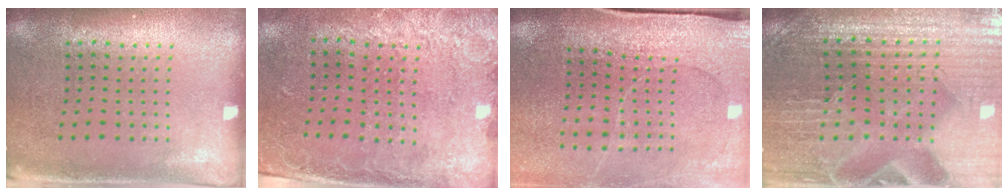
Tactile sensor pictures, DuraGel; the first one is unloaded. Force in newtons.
{"total": 2.6, "press": 1.9, "slide": 1.8}
{"total": 2.9, "press": 2.8, "slide": 0.7}
{"total": 3.6, "press": 3.6, "slide": 0.5}